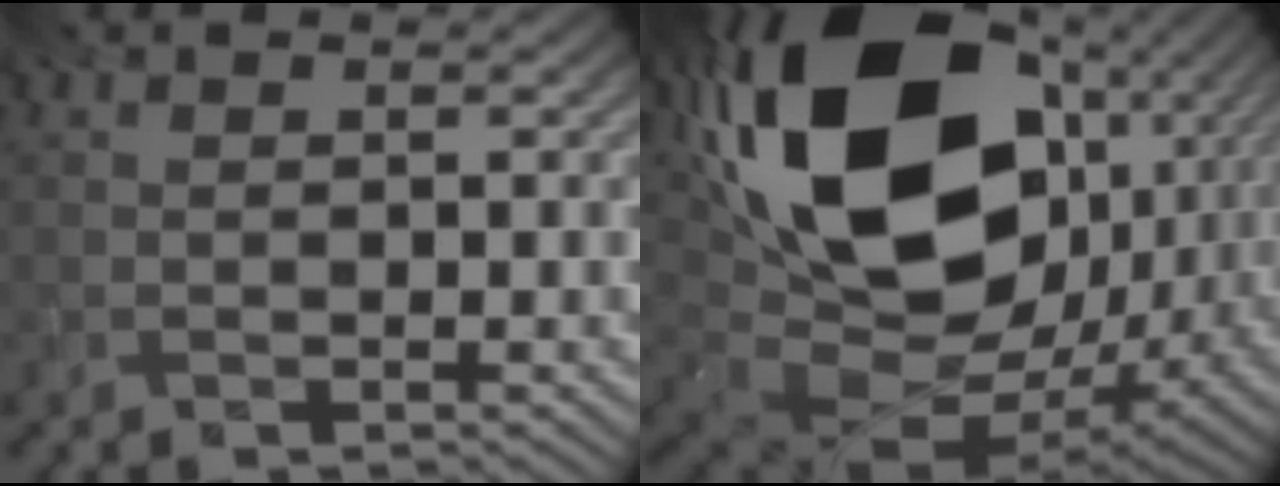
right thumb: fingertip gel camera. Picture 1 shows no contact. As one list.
[{"total": 22.5, "force": [5.5, 14.8, 16.0], "torque": [-0.377, -0.004, 0.101]}]